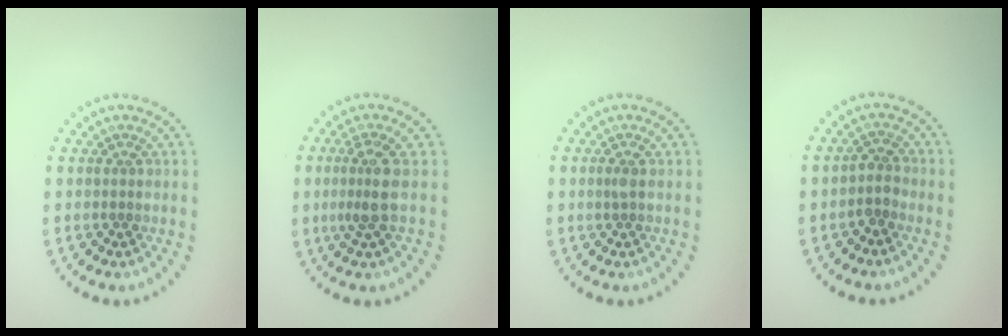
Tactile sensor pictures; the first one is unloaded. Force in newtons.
{"total": 2.5, "press": 1.9, "slide": 1.7}
{"total": 0.7, "press": 0.6, "slide": 0.4}
{"total": 1.5, "press": 1.2, "slide": 0.9}